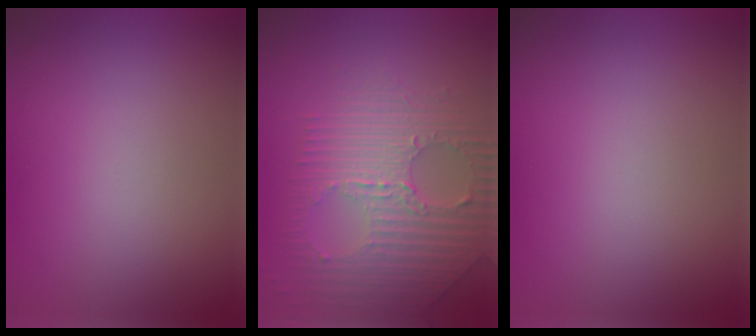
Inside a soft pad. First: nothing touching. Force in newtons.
{"total": 7.1, "press": 4.8, "slide": 5.2}
{"total": 0.0}